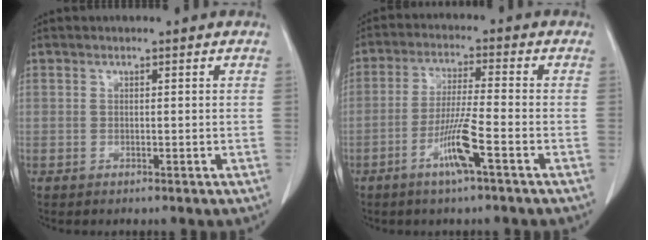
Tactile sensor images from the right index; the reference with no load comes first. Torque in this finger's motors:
{"motor_torque": [0.80, -0.62, 0.16, 0.07]}